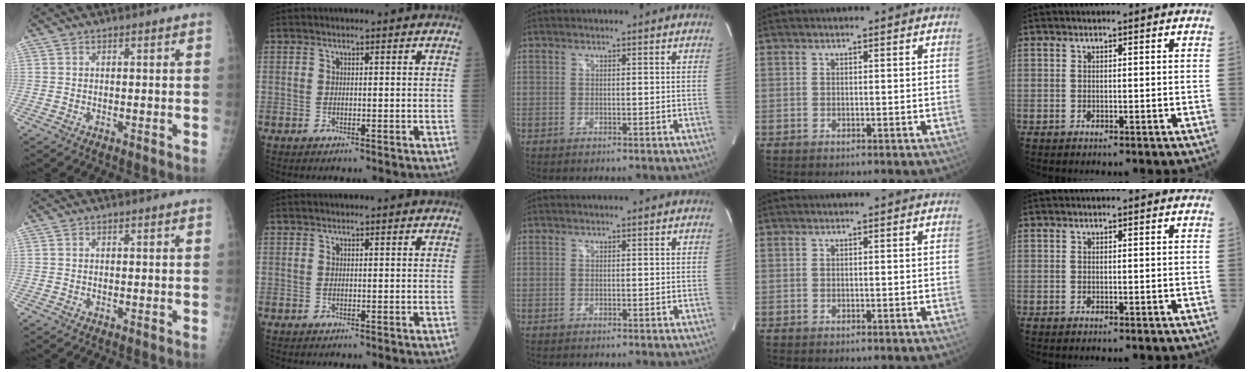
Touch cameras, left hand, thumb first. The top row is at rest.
{}